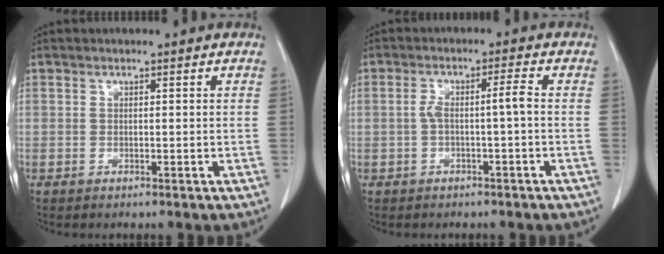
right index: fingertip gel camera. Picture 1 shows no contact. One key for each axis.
{"total": 3.5, "fx": -0.6, "fy": 0.0, "fz": 3.5, "tx": -0.068, "ty": 0.018, "tz": -0.006}